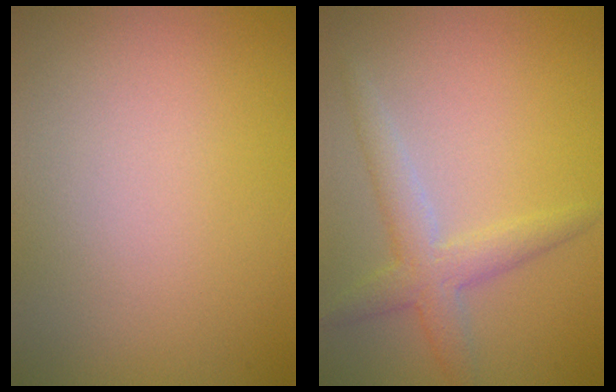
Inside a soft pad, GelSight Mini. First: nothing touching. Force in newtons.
{"total": 3.3, "press": 3.3, "slide": 0.0}